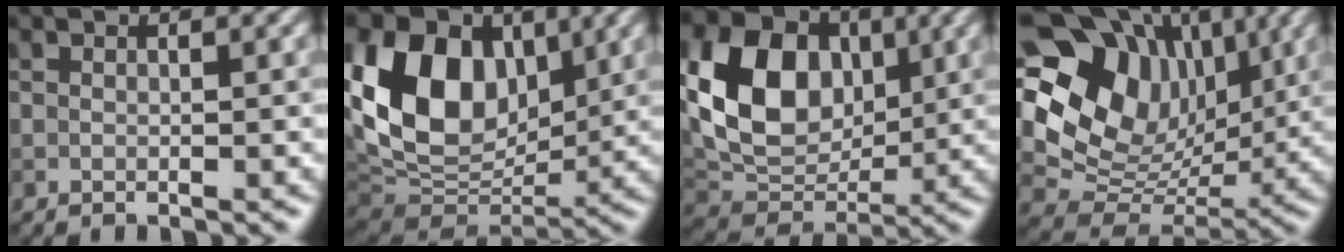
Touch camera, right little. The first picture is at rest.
{"total": 14.4, "force": [3.6, 10.0, 9.8], "torque": [-0.199, 0.017, 0.063]}
{"total": 10.5, "force": [1.8, 7.7, 6.8], "torque": [-0.141, 0.002, 0.032]}
{"total": 13.7, "force": [5.0, 10.1, 7.7], "torque": [-0.156, 0.018, 0.093]}